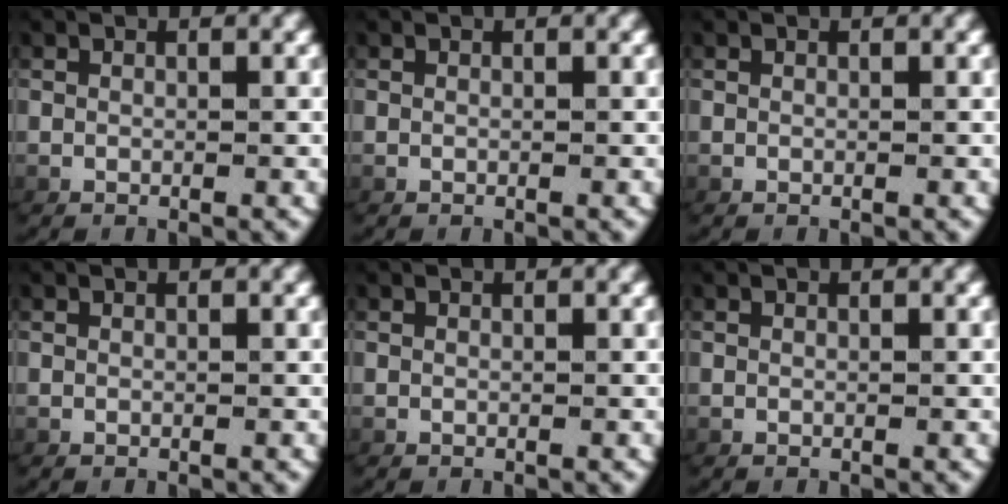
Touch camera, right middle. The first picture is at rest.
{"total": 0.0}
{"total": 0.0}
{"total": 0.0}
{"total": 0.0}
{"total": 0.0}